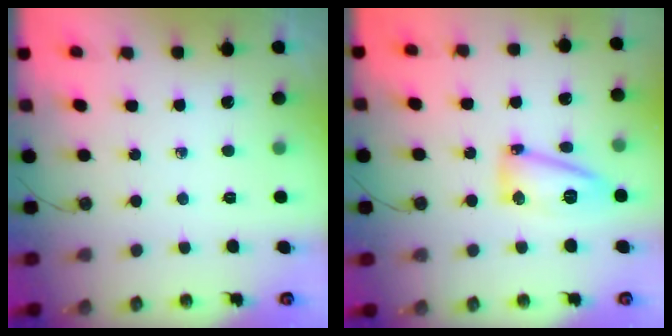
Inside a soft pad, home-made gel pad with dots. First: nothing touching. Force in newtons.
{"total": 10.7, "press": 10.6, "slide": 0.8}